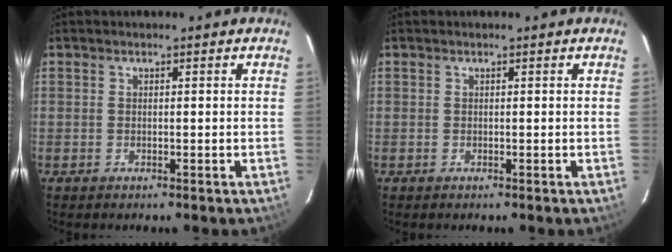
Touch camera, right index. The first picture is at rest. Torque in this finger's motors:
{"motor_torque": [0.00, 0.00, 0.00, 0.00]}